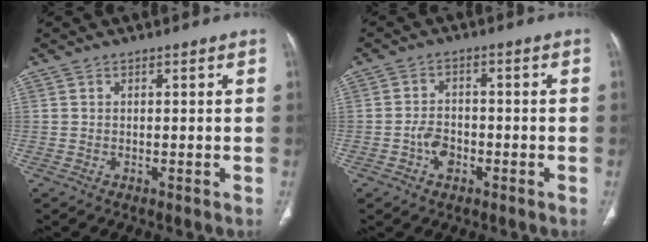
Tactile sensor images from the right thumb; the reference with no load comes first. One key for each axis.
{"total": 4.3, "fx": -1.8, "fy": 3.0, "fz": 2.5, "tx": -0.036, "ty": 0.018, "tz": -0.032}